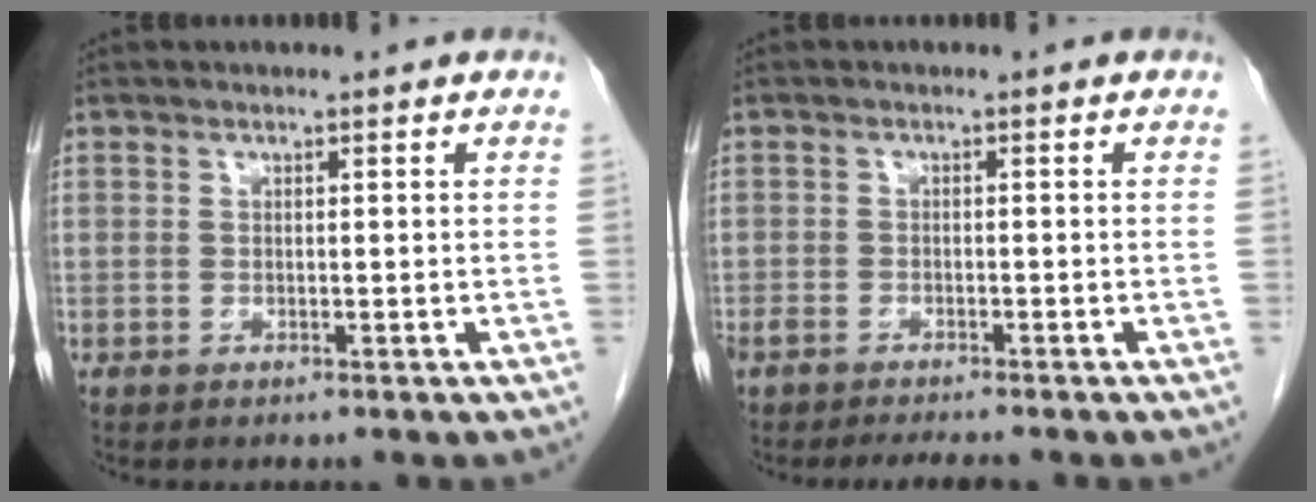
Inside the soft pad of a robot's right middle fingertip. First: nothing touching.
{"total": 6.3, "force": [-5.5, 1.4, 2.7], "torque": [-0.044, -0.004, -0.084]}